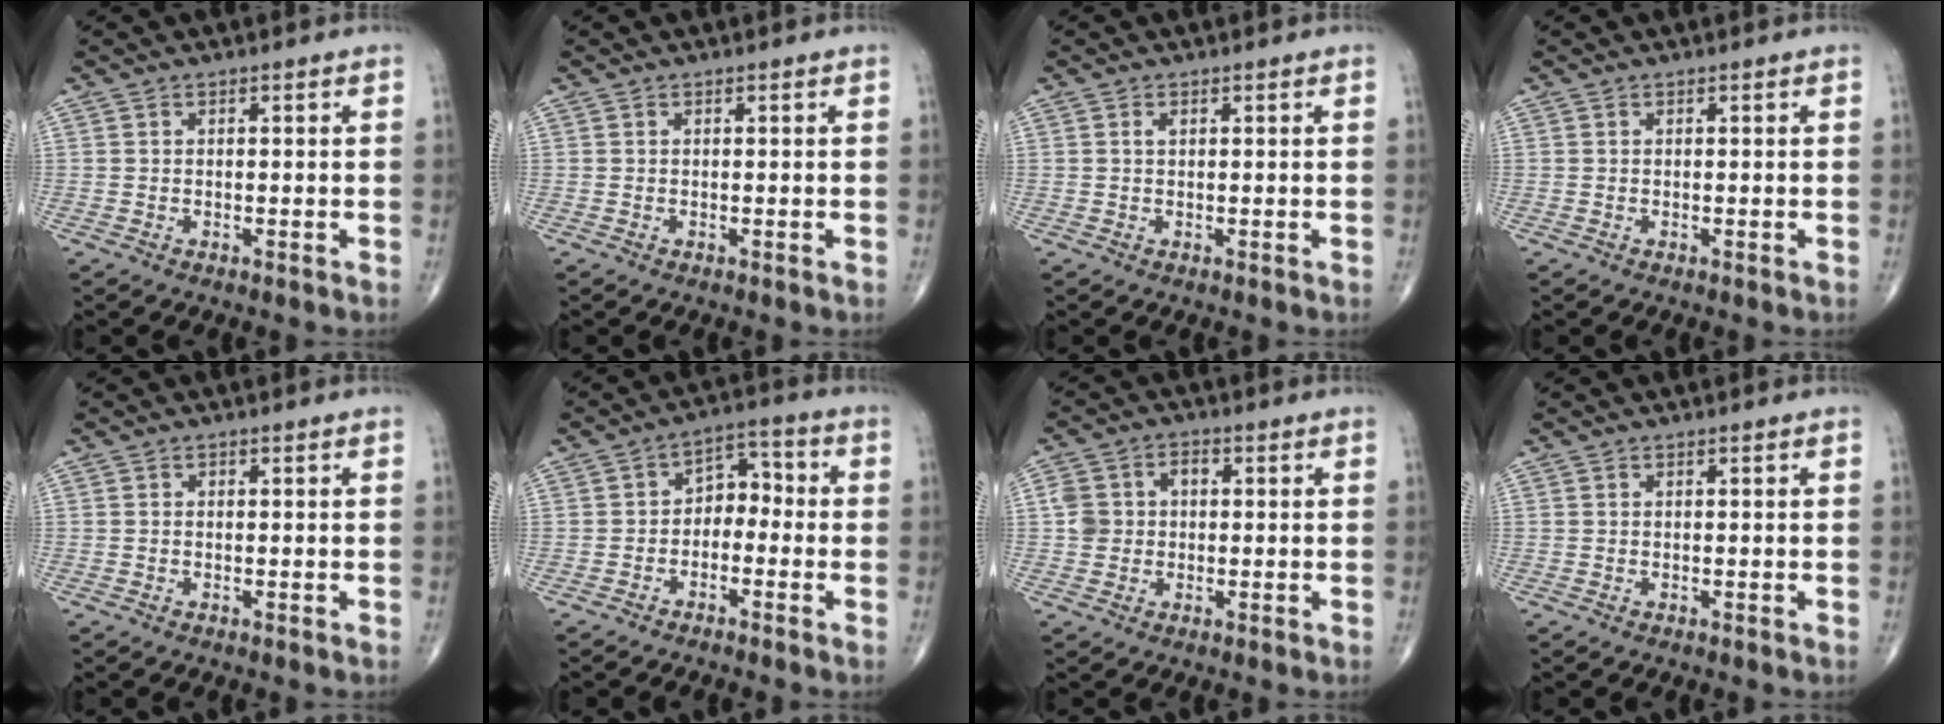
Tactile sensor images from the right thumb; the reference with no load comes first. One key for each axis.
{"total": 0.0}
{"total": 0.8, "fx": 0.3, "fy": 0.4, "fz": 0.7, "tx": -0.017, "ty": 0.003, "tz": 0.006}
{"total": 0.0}
{"total": 0.0}
{"total": 5.9, "fx": -1.6, "fy": 4.2, "fz": 3.9, "tx": -0.033, "ty": 0.039, "tz": -0.042}
{"total": 5.6, "fx": 0.2, "fy": 4.8, "fz": 2.9, "tx": -0.042, "ty": 0.022, "tz": -0.001}
{"total": 0.0}